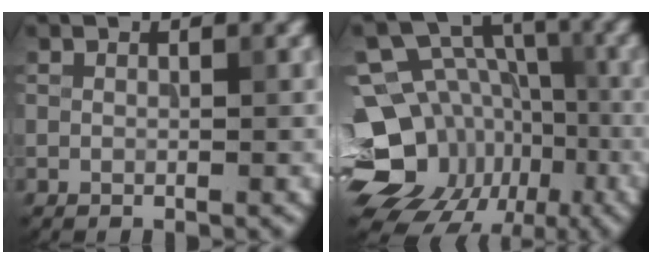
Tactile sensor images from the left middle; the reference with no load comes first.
{"total": 15.0, "force": [-5.8, 12.5, 6.0], "torque": [-0.124, -0.010, -0.087]}